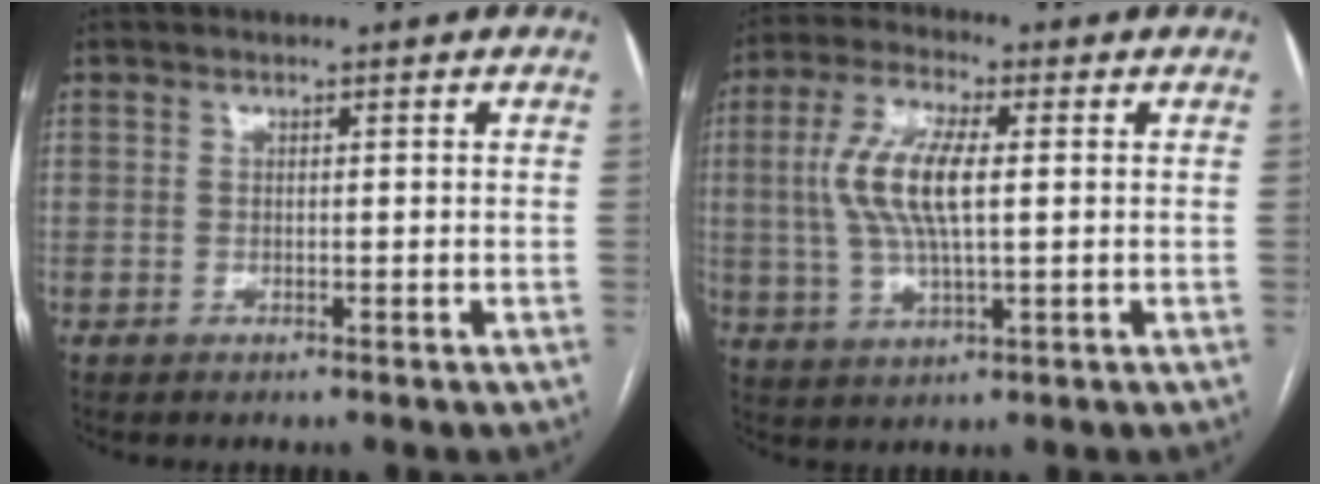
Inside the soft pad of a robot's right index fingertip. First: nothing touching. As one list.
[{"total": 9.9, "force": [1.2, 2.6, 9.5], "torque": [-0.205, 0.008, 0.022]}]